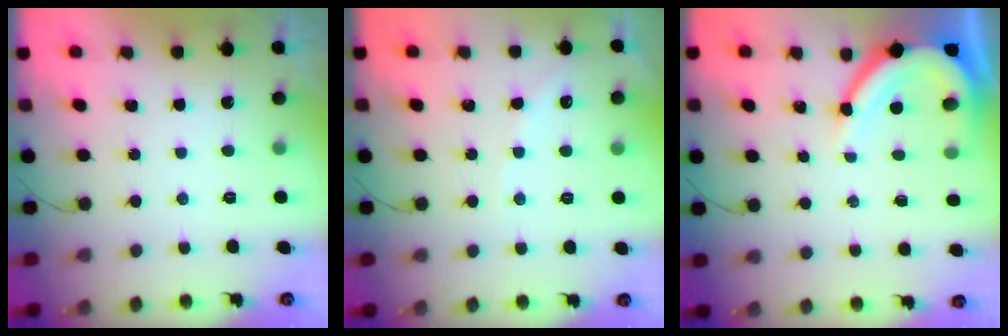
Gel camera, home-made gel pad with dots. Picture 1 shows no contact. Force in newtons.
{"total": 3.2, "press": 3.1, "slide": 0.5}
{"total": 10.9, "press": 10.8, "slide": 1.2}